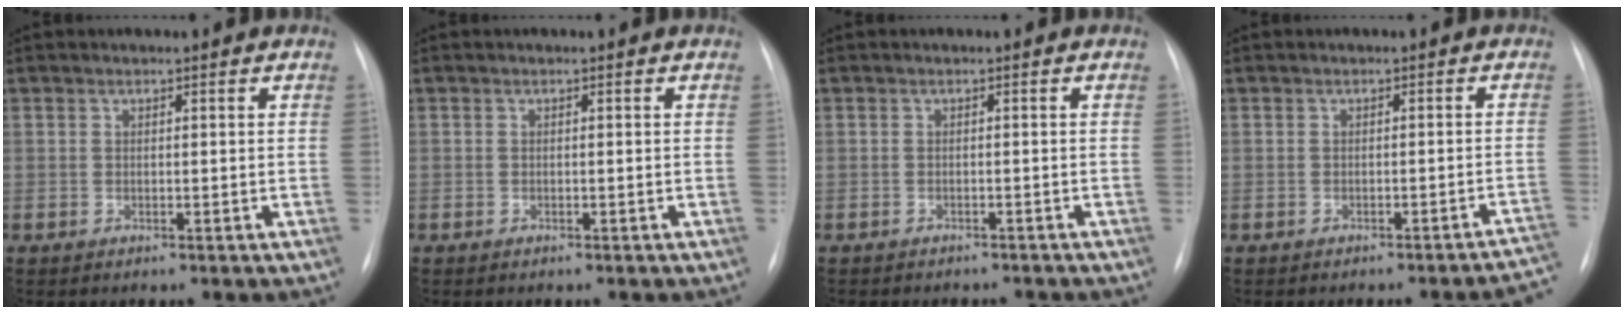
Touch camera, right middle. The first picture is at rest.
{"total": 0.0}
{"total": 5.7, "force": [-5.1, 1.9, 1.6], "torque": [-0.015, 0.003, -0.058]}
{"total": 6.4, "force": [-6.0, 0.0, 2.4], "torque": [-0.003, 0.011, -0.063]}